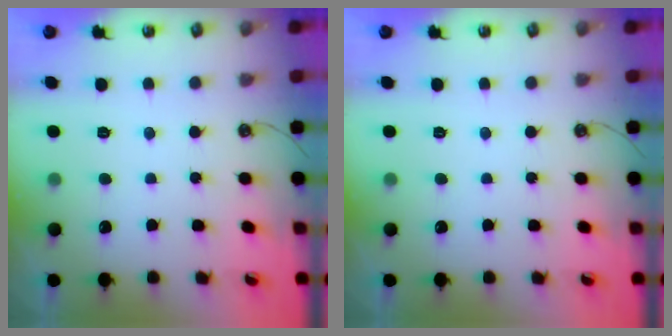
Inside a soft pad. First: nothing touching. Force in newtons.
{"total": 0.0}